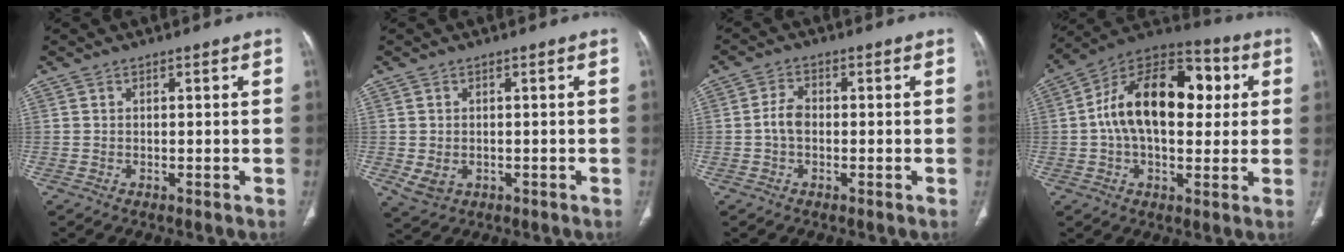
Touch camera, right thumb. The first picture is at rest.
{"total": 3.6, "force": [-0.6, 2.9, 2.0], "torque": [-0.038, -0.001, 0.003]}
{"total": 3.5, "force": [-0.6, 2.3, 2.6], "torque": [-0.047, 0.010, -0.016]}
{"total": 21.3, "force": [2.9, 12.7, 16.9], "torque": [-0.252, 0.030, 0.037]}